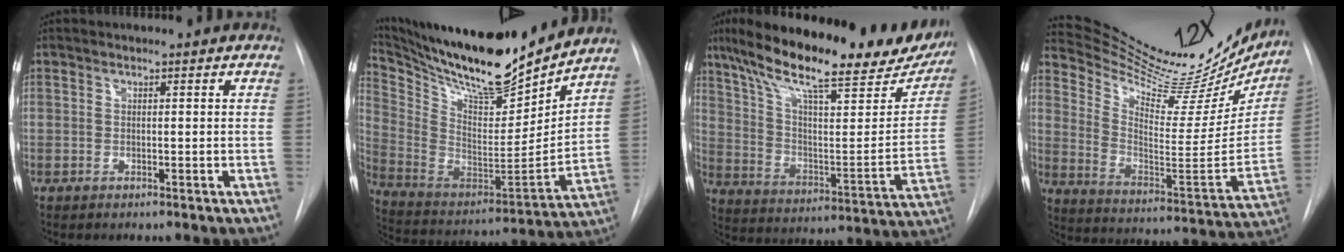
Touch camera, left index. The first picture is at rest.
{"total": 23.9, "force": [21.3, 3.6, 10.2], "torque": [-0.202, -0.033, 0.350]}
{"total": 30.5, "force": [23.4, 6.7, 18.4], "torque": [-0.293, -0.007, 0.327]}
{"total": 27.2, "force": [24.5, 6.7, 9.7], "torque": [-0.143, -0.069, 0.336]}